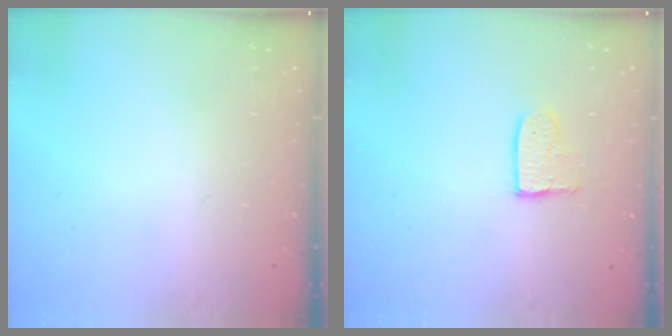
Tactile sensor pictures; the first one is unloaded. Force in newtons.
{"total": 5.5, "press": 5.5, "slide": 0.2}